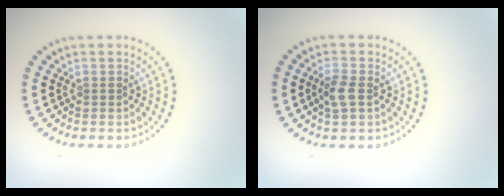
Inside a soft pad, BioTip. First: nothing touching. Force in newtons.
{"total": 2.1, "press": 2.0, "slide": 0.5}